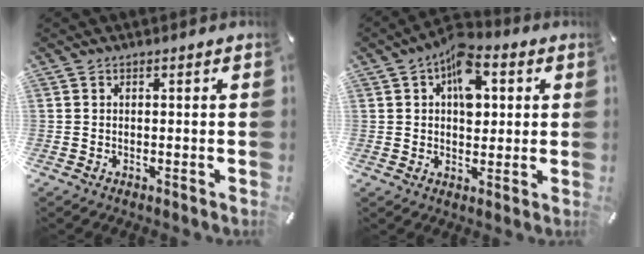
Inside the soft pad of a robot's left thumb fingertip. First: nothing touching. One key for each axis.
{"total": 10.2, "fx": 3.1, "fy": 6.6, "fz": 7.1, "tx": -0.084, "ty": -0.009, "tz": 0.052}